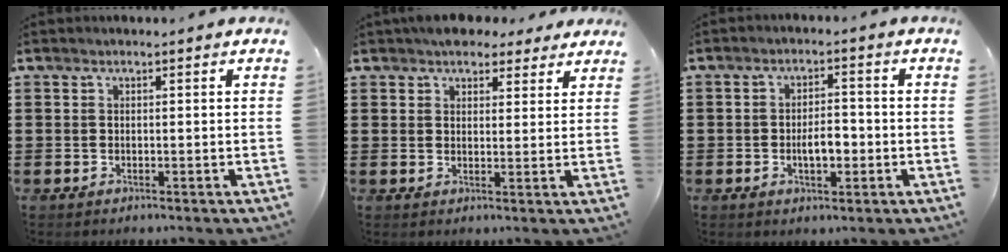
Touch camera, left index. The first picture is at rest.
{"total": 4.3, "force": [3.7, 2.0, 1.1], "torque": [-0.024, 0.000, 0.069]}
{"total": 4.5, "force": [-0.9, 2.1, 3.9], "torque": [-0.063, 0.002, -0.020]}